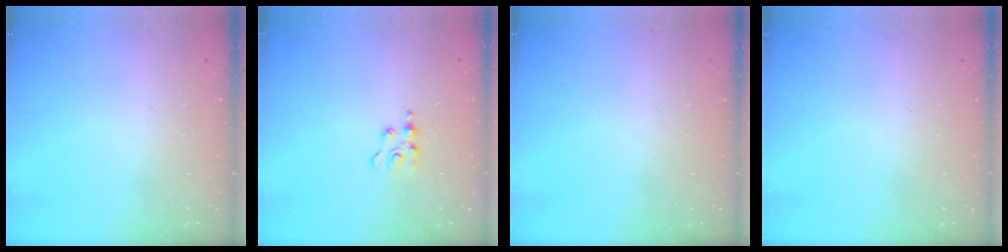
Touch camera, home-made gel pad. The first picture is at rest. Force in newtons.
{"total": 3.0, "press": 3.0, "slide": 0.5}
{"total": 0.0}
{"total": 0.0}